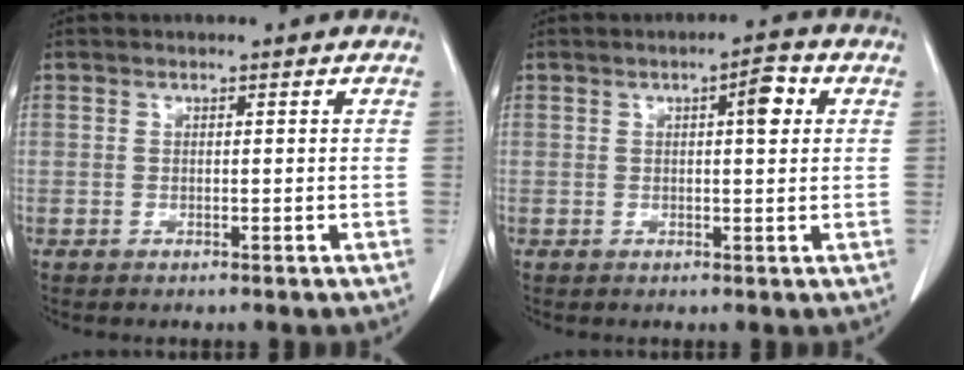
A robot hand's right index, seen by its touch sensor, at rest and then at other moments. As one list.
[{"total": 3.7, "force": [1.1, 0.9, 3.5], "torque": [-0.051, 0.008, 0.014]}]